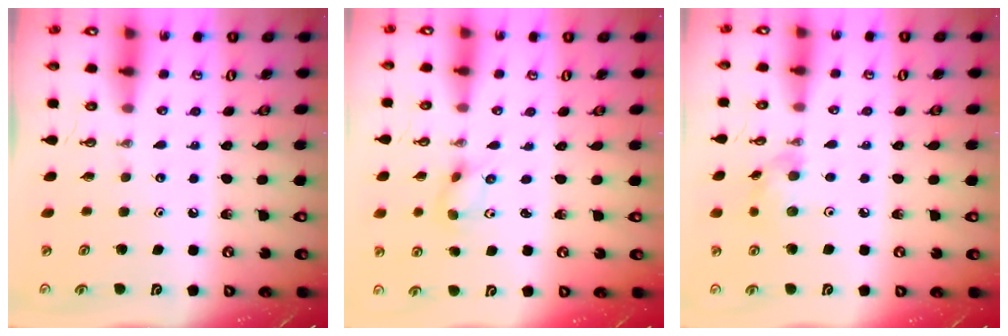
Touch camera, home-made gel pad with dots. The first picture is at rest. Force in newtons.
{"total": 2.1, "press": 1.9, "slide": 0.9}
{"total": 6.2, "press": 6.2, "slide": 0.6}